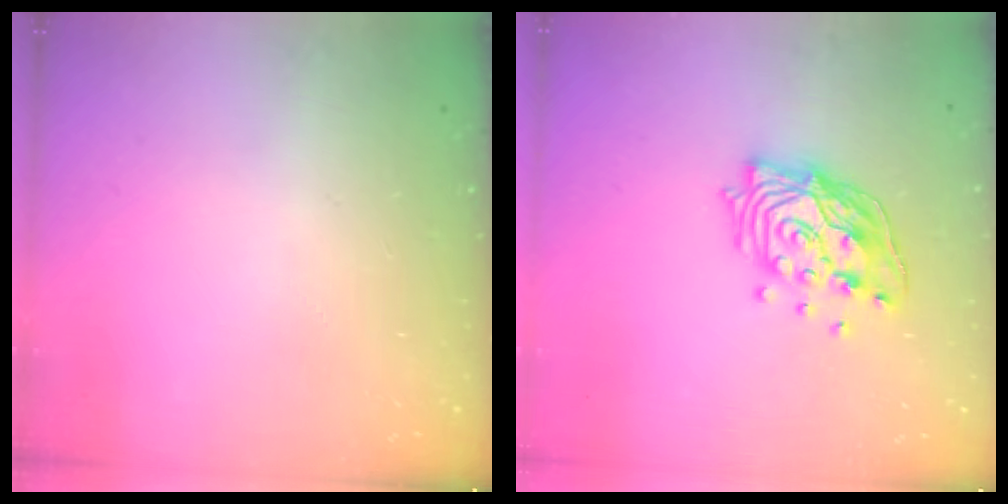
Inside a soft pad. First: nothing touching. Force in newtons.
{"total": 16.5, "press": 16.1, "slide": 3.6}